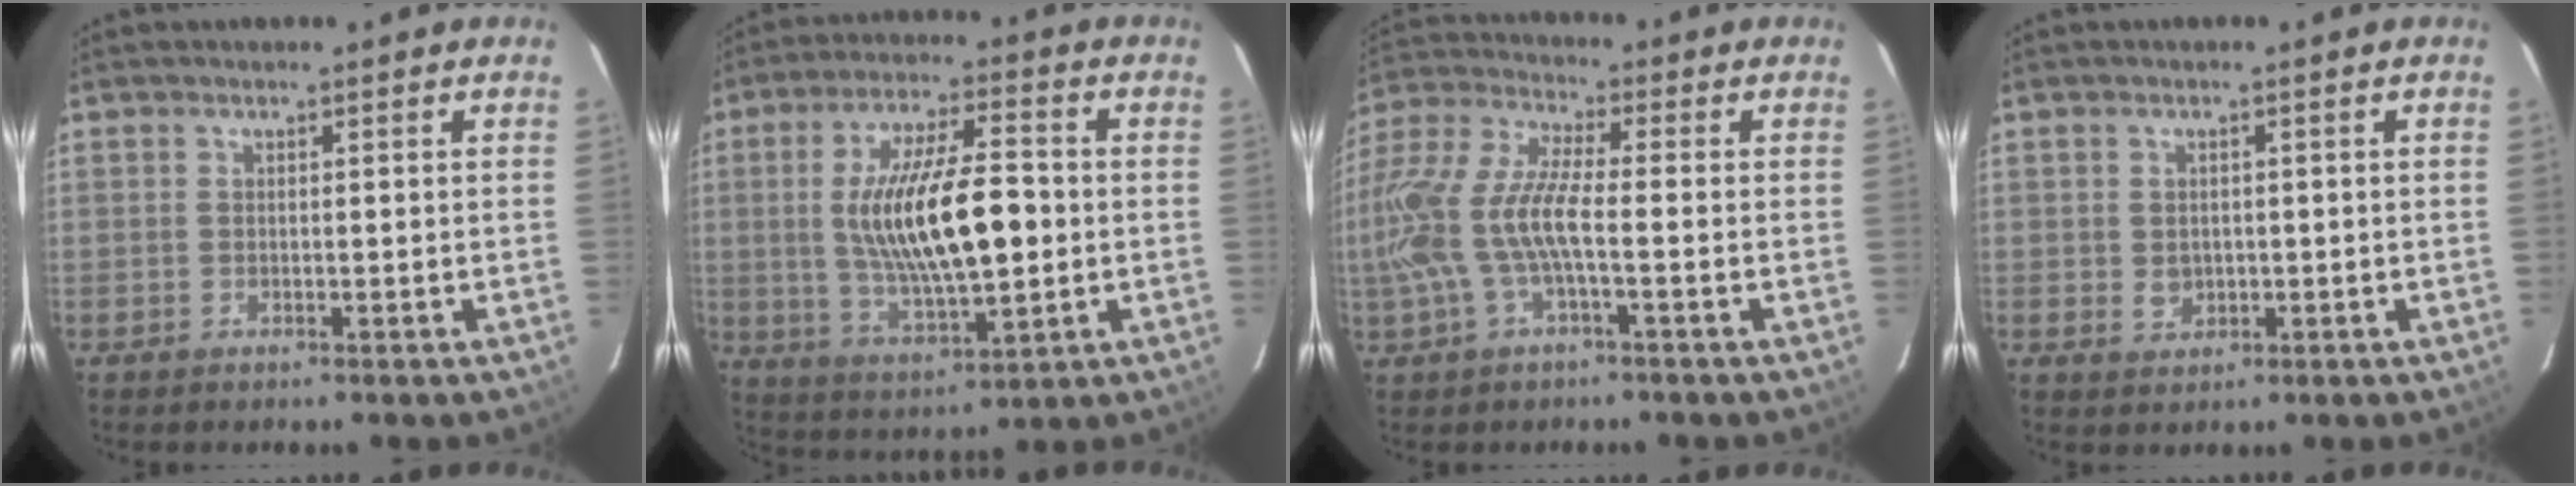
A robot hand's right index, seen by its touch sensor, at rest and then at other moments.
{"total": 17.1, "force": [-0.1, 5.6, 16.2], "torque": [-0.296, -0.002, 0.009]}
{"total": 15.0, "force": [-2.8, 4.4, 14.1], "torque": [-0.293, -0.001, -0.056]}
{"total": 2.4, "force": [-0.1, 2.1, 1.0], "torque": [-0.017, 0.001, 0.002]}